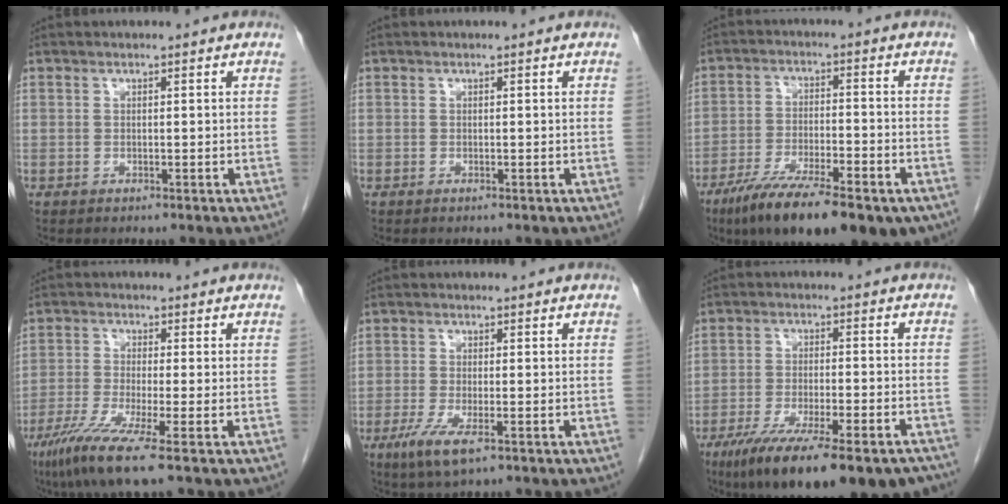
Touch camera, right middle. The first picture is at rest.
{"total": 0.0}
{"total": 18.6, "force": [-12.6, 4.8, 12.8], "torque": [-0.176, -0.022, -0.197]}
{"total": 8.3, "force": [-4.9, -0.6, 6.7], "torque": [-0.130, -0.029, -0.092]}
{"total": 5.1, "force": [-2.7, 1.0, 4.3], "torque": [-0.094, -0.017, -0.045]}
{"total": 21.5, "force": [-16.2, 4.3, 13.4], "torque": [-0.177, -0.026, -0.236]}